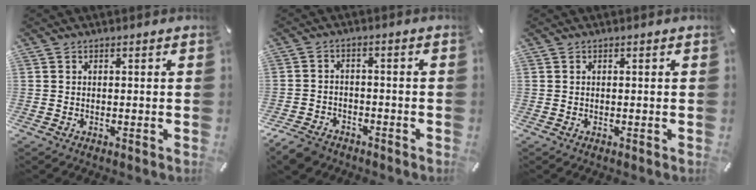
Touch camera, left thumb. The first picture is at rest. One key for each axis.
{"total": 5.3, "fx": -4.2, "fy": 2.8, "fz": 1.5, "tx": -0.037, "ty": 0.020, "tz": -0.084}
{"total": 0.0}